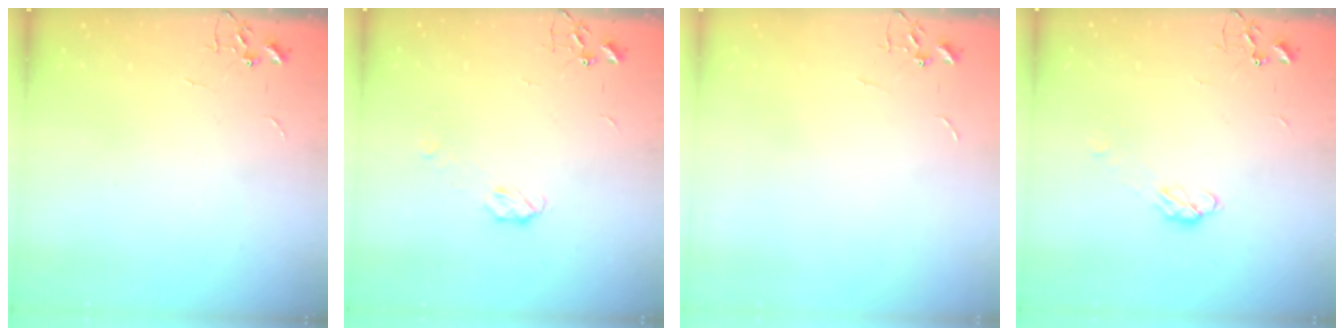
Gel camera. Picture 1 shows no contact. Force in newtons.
{"total": 3.9, "press": 3.9, "slide": 0.6}
{"total": 0.0}
{"total": 6.2, "press": 6.2, "slide": 0.8}